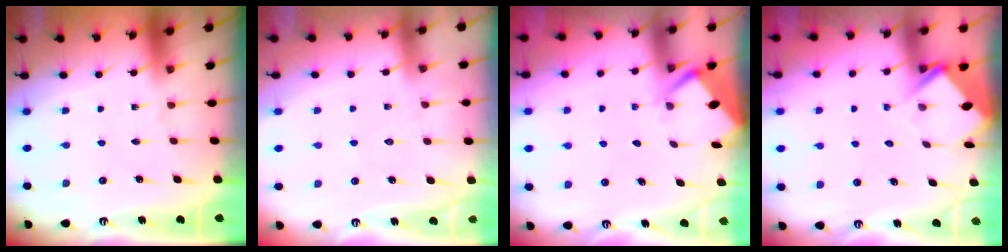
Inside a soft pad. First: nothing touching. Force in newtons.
{"total": 5.9, "press": 5.8, "slide": 0.7}
{"total": 2.6, "press": 2.6, "slide": 0.3}
{"total": 4.5, "press": 4.4, "slide": 0.4}